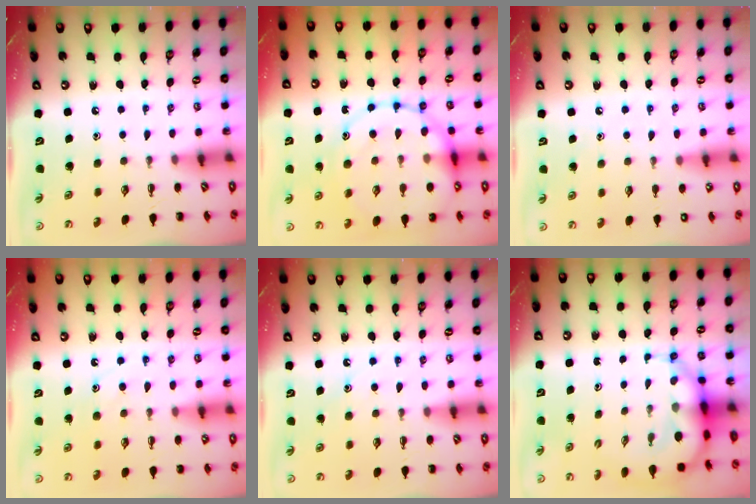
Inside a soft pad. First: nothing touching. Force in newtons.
{"total": 21.0, "press": 20.9, "slide": 1.4}
{"total": 8.4, "press": 8.1, "slide": 2.2}
{"total": 9.6, "press": 9.5, "slide": 0.9}
{"total": 9.5, "press": 9.5, "slide": 1.3}
{"total": 6.8, "press": 6.5, "slide": 1.9}